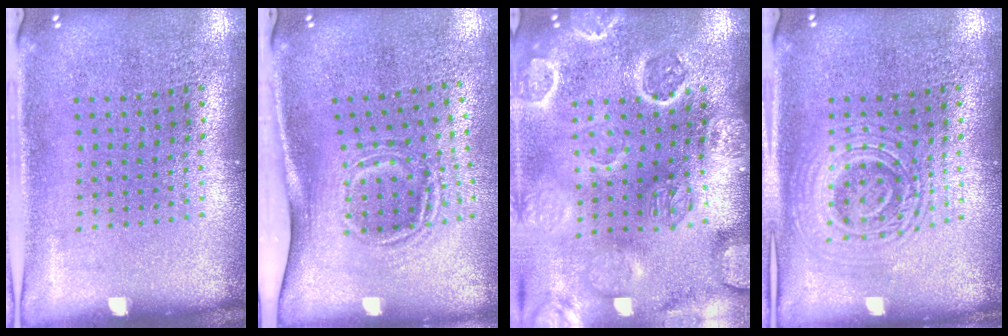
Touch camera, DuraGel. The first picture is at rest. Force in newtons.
{"total": 1.9, "press": 1.3, "slide": 1.4}
{"total": 3.7, "press": 3.3, "slide": 1.7}
{"total": 2.8, "press": 2.8, "slide": 0.5}